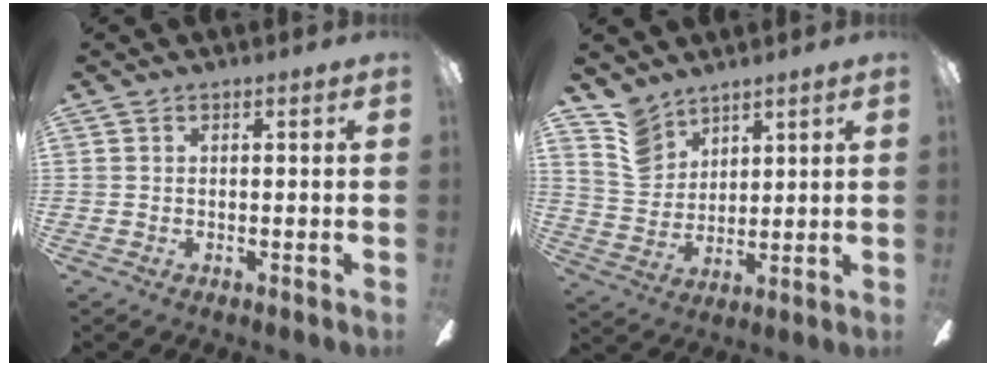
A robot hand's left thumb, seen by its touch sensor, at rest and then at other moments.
{"total": 8.3, "force": [5.9, 5.8, 0.4], "torque": [-0.022, -0.031, 0.116]}